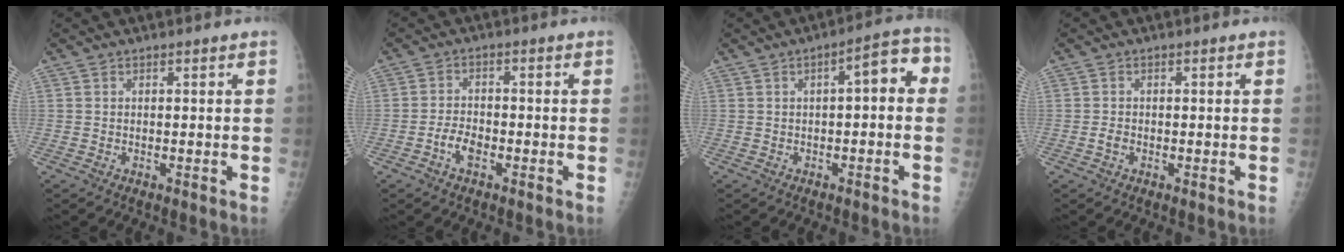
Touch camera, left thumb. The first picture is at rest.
{"total": 3.9, "force": [-1.8, 2.2, 2.6], "torque": [-0.046, 0.015, -0.035]}
{"total": 7.0, "force": [0.3, 2.7, 6.4], "torque": [-0.070, 0.031, -0.003]}
{"total": 1.6, "force": [-0.5, 1.2, 0.9], "torque": [-0.014, 0.002, -0.009]}